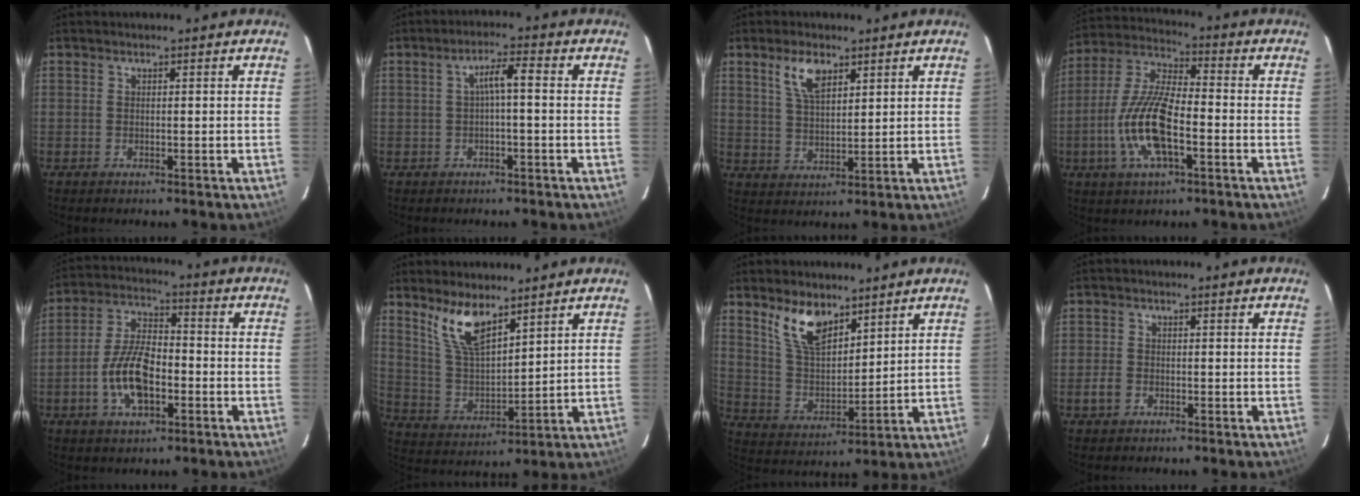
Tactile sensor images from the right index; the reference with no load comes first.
{"total": 3.7, "force": [-0.4, 0.5, 3.6], "torque": [-0.068, 0.011, -0.003]}
{"total": 6.6, "force": [3.8, 3.0, 4.4], "torque": [-0.084, 0.007, 0.076]}
{"total": 14.0, "force": [-4.5, 4.9, 12.3], "torque": [-0.261, -0.001, -0.088]}
{"total": 11.0, "force": [-3.7, 5.2, 9.0], "torque": [-0.188, 0.009, -0.066]}
{"total": 9.9, "force": [6.9, 3.3, 6.2], "torque": [-0.121, -0.001, 0.147]}
{"total": 10.6, "force": [7.1, 4.8, 6.2], "torque": [-0.117, 0.007, 0.146]}
{"total": 2.7, "force": [-1.2, 2.1, 1.0], "torque": [-0.024, 0.004, -0.023]}